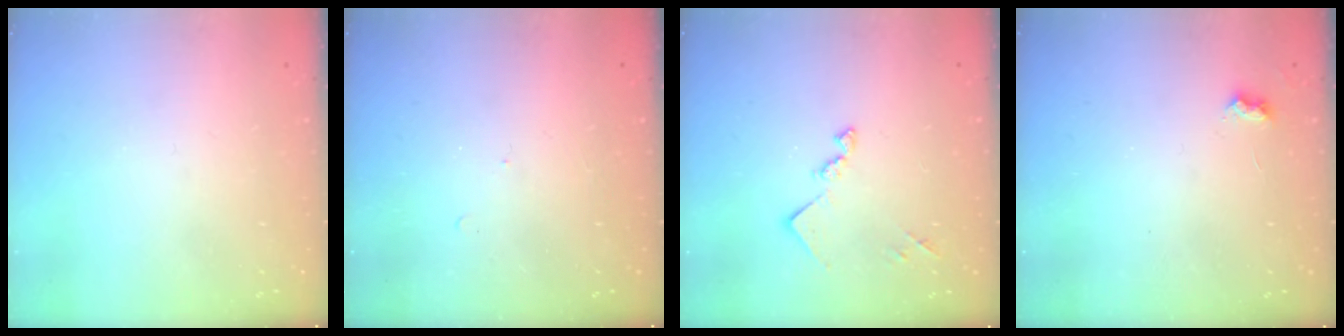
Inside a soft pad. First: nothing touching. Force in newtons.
{"total": 5.4, "press": 5.3, "slide": 0.6}
{"total": 11.0, "press": 11.0, "slide": 0.5}
{"total": 3.8, "press": 3.7, "slide": 0.6}